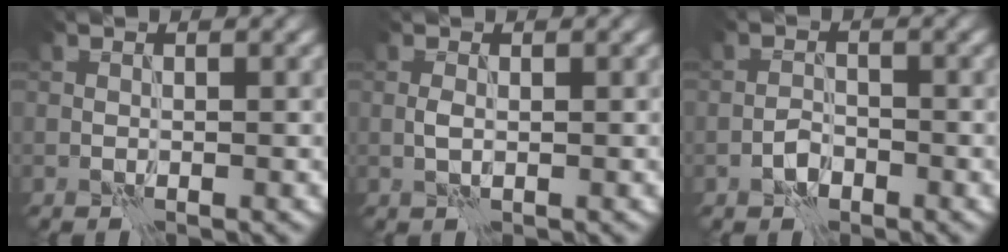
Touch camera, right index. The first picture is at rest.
{"total": 0.9, "force": [-0.2, 0.4, 0.8], "torque": [-0.019, 0.000, -0.004]}
{"total": 1.8, "force": [-1.1, 1.0, 0.9], "torque": [-0.014, 0.006, -0.024]}